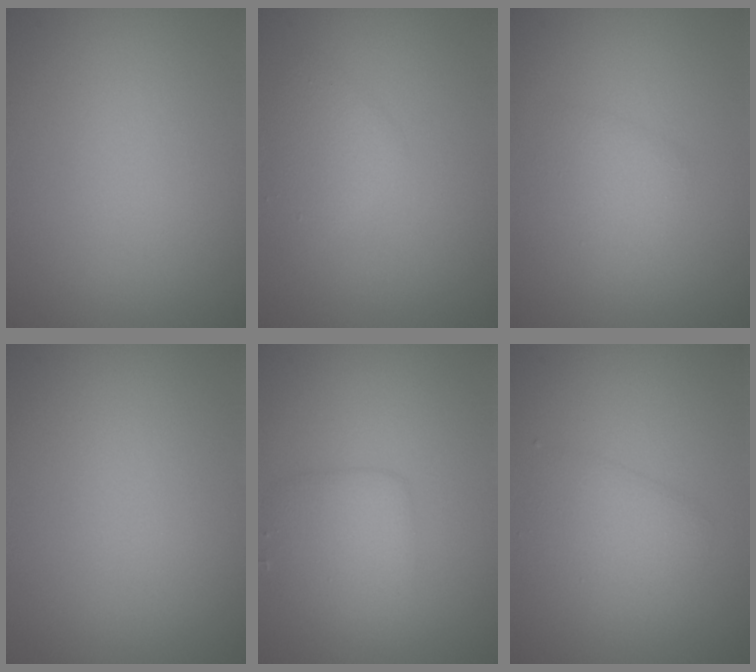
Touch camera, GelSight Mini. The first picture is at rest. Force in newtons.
{"total": 1.8, "press": 1.8, "slide": 0.1}
{"total": 1.8, "press": 1.8, "slide": 0.1}
{"total": 0.0}
{"total": 3.1, "press": 3.1, "slide": 0.2}
{"total": 2.5, "press": 2.5, "slide": 0.0}